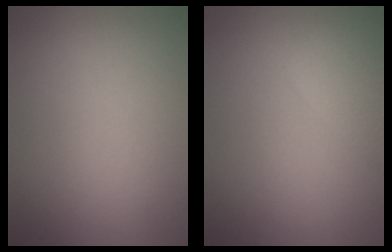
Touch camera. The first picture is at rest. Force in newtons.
{"total": 2.9, "press": 2.9, "slide": 0.1}